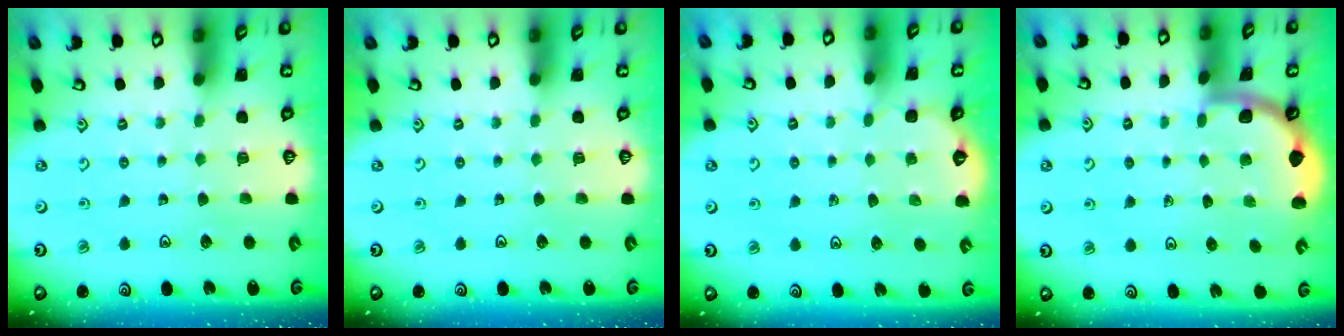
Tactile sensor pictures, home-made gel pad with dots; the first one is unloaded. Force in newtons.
{"total": 0.0}
{"total": 1.6, "press": 1.5, "slide": 0.5}
{"total": 1.8, "press": 1.8, "slide": 0.0}